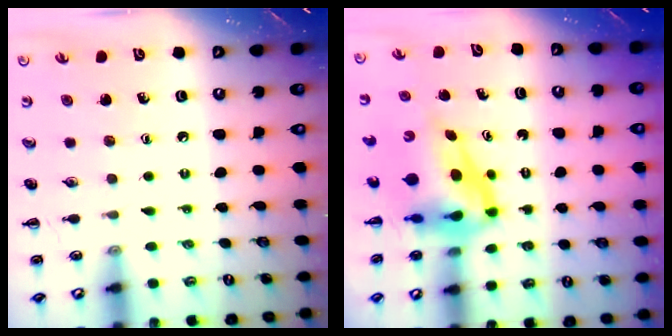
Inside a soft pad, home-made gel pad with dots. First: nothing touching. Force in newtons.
{"total": 6.0, "press": 5.9, "slide": 1.4}